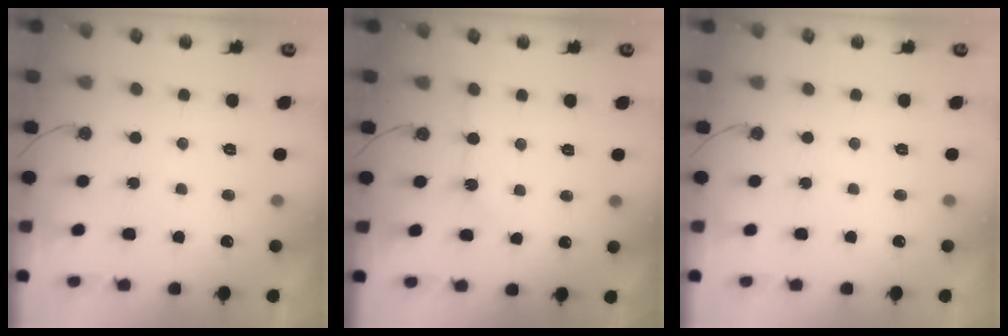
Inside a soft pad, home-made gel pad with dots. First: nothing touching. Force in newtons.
{"total": 1.8, "press": 1.7, "slide": 0.4}
{"total": 0.0}